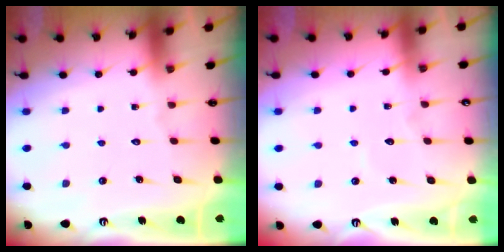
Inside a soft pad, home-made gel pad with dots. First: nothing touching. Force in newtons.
{"total": 5.1, "press": 5.0, "slide": 0.5}